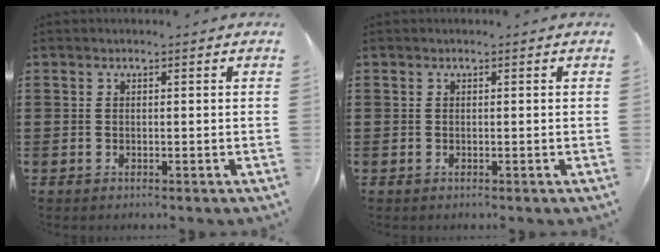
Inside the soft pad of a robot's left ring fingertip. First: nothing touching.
{"total": 0.0}